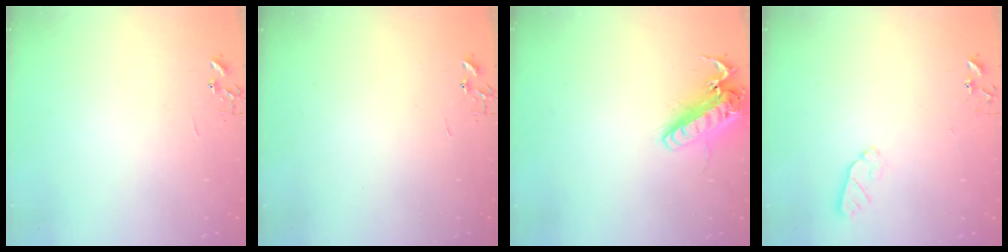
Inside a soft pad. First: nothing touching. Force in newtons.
{"total": 0.0}
{"total": 16.4, "press": 16.1, "slide": 3.2}
{"total": 5.5, "press": 5.4, "slide": 1.1}